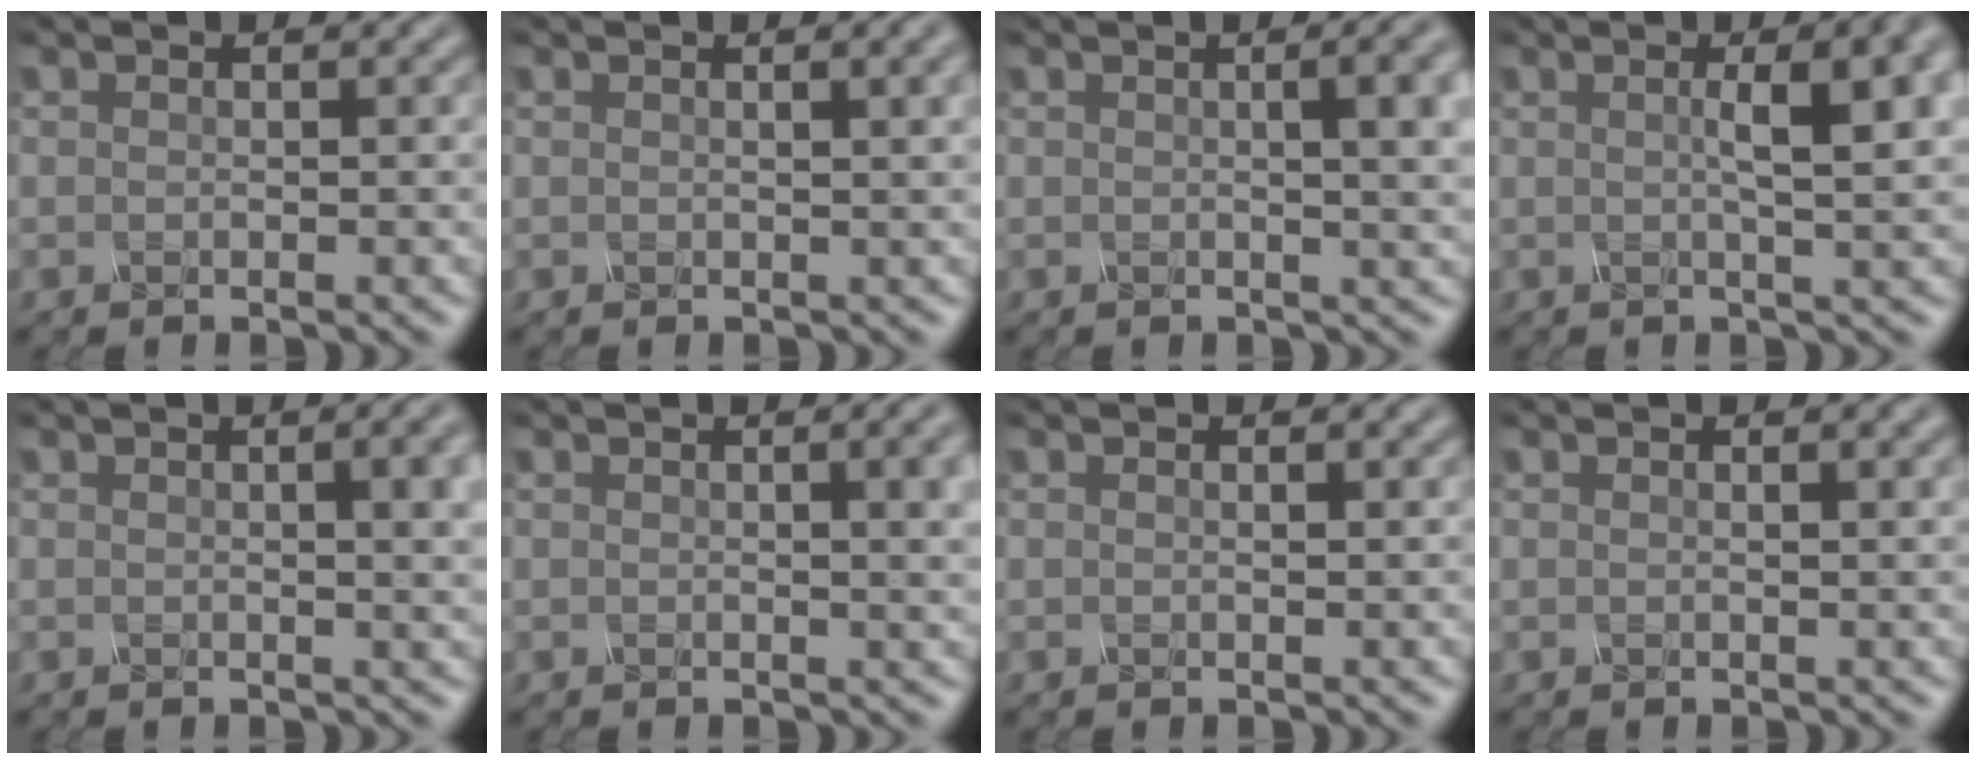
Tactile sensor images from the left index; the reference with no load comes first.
{"total": 3.6, "force": [1.2, 1.4, 3.1], "torque": [-0.019, 0.011, 0.000]}
{"total": 6.6, "force": [1.3, 2.7, 6.0], "torque": [-0.029, 0.025, 0.004]}
{"total": 7.5, "force": [1.4, 2.4, 7.0], "torque": [-0.051, 0.022, 0.008]}
{"total": 5.8, "force": [1.1, 2.4, 5.1], "torque": [-0.025, 0.020, 0.006]}
{"total": 5.1, "force": [1.0, 2.1, 4.5], "torque": [-0.026, 0.016, 0.009]}
{"total": 0.9, "force": [0.4, 0.3, 0.8], "torque": [-0.006, 0.002, 0.001]}
{"total": 1.8, "force": [0.7, 0.6, 1.6], "torque": [-0.016, 0.002, 0.002]}